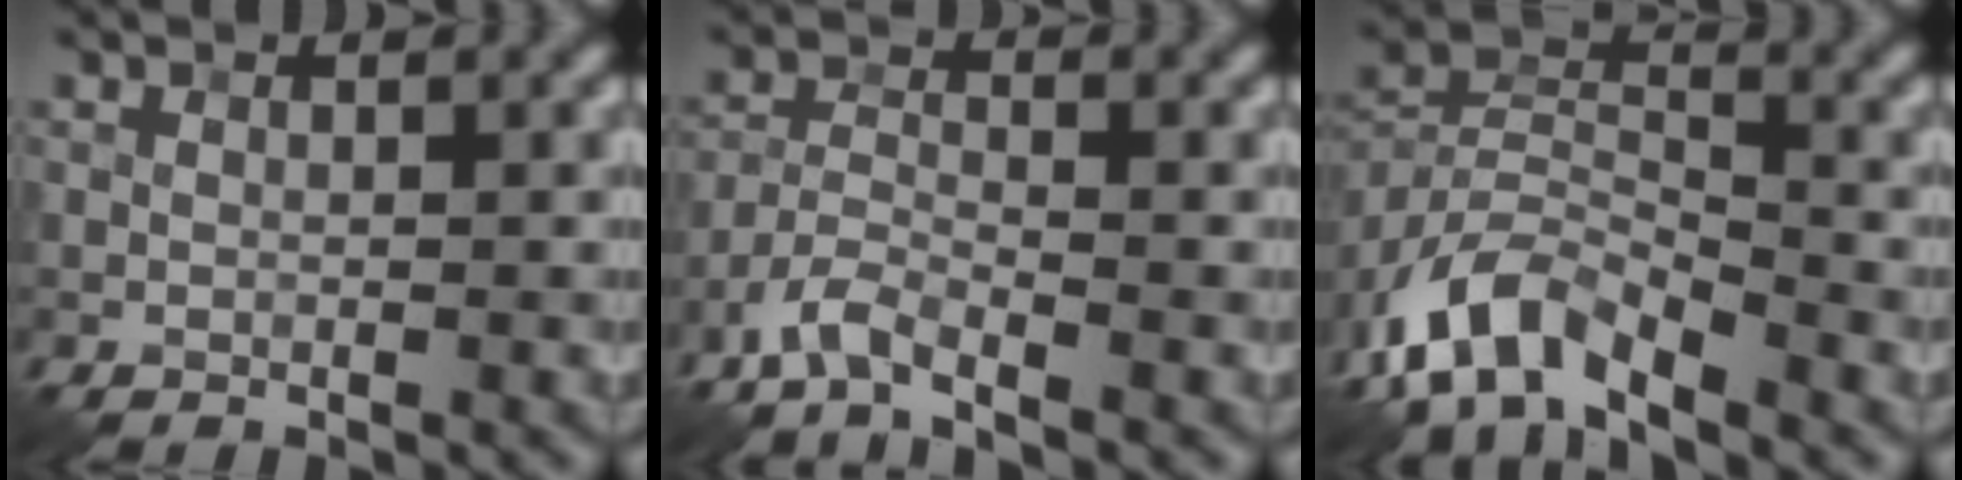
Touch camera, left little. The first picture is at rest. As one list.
[{"total": 3.3, "force": [-2.7, 0.6, 1.8], "torque": [-0.044, 0.000, -0.064]}, {"total": 7.6, "force": [-5.5, 2.9, 4.3], "torque": [-0.078, 0.001, -0.117]}]